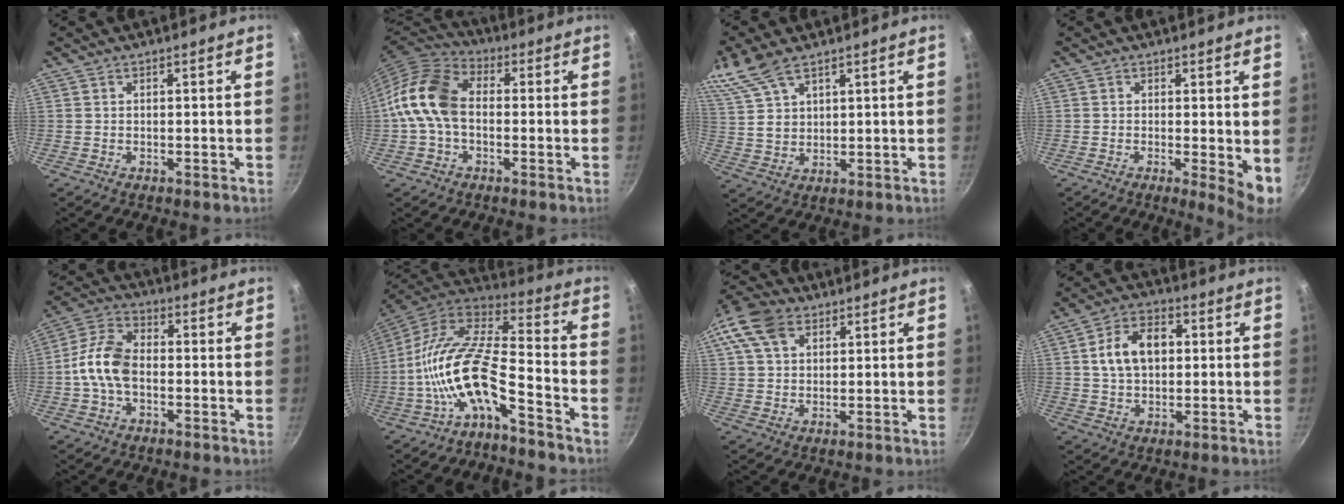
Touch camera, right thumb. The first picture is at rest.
{"total": 12.5, "force": [-0.7, 8.6, 9.1], "torque": [-0.152, 0.033, -0.036]}
{"total": 10.6, "force": [7.3, 4.9, 5.8], "torque": [-0.120, -0.003, 0.157]}
{"total": 5.7, "force": [0.0, 1.5, 5.4], "torque": [-0.074, -0.016, 0.001]}
{"total": 10.1, "force": [-1.5, 6.3, 7.8], "torque": [-0.141, 0.036, -0.044]}
{"total": 16.1, "force": [-6.9, 5.9, 13.3], "torque": [-0.251, 0.064, -0.141]}
{"total": 11.3, "force": [4.8, 8.1, 6.2], "torque": [-0.106, 0.010, 0.077]}
{"total": 10.9, "force": [1.8, 7.4, 7.8], "torque": [-0.113, 0.015, 0.022]}